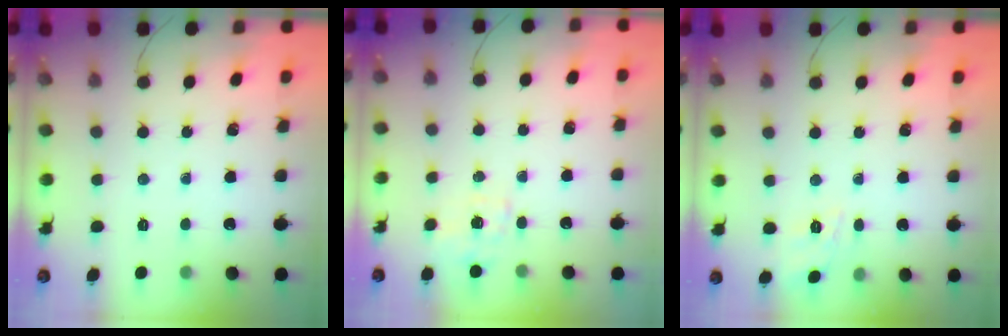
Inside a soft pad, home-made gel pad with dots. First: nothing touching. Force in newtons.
{"total": 2.3, "press": 2.1, "slide": 1.0}
{"total": 3.7, "press": 3.5, "slide": 1.4}